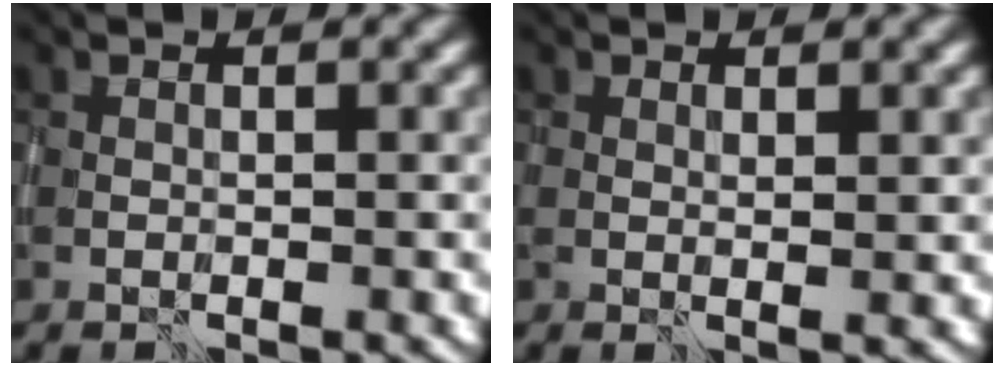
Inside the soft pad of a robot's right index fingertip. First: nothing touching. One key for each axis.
{"total": 1.2, "fx": 0.8, "fy": 0.2, "fz": 0.9, "tx": -0.011, "ty": -0.004, "tz": 0.015}